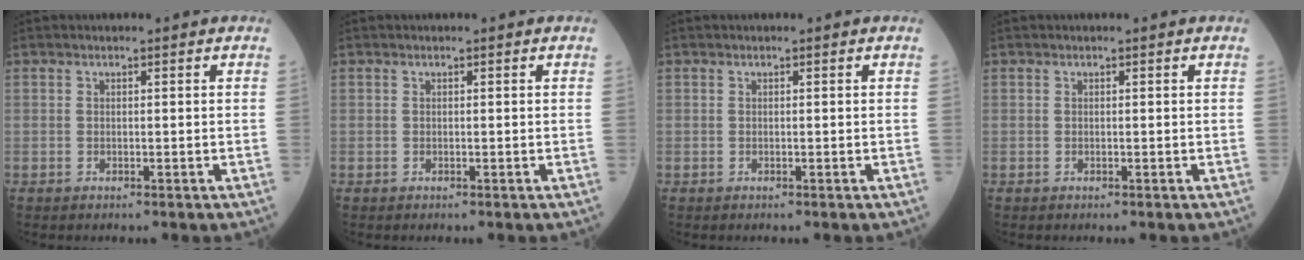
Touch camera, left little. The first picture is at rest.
{"total": 0.0}
{"total": 0.0}
{"total": 0.0}